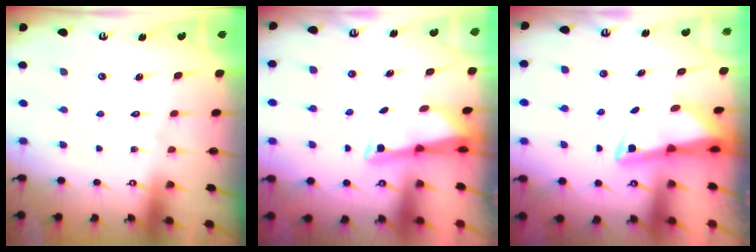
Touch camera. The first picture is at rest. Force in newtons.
{"total": 2.7, "press": 2.7, "slide": 0.5}
{"total": 3.2, "press": 3.2, "slide": 0.7}